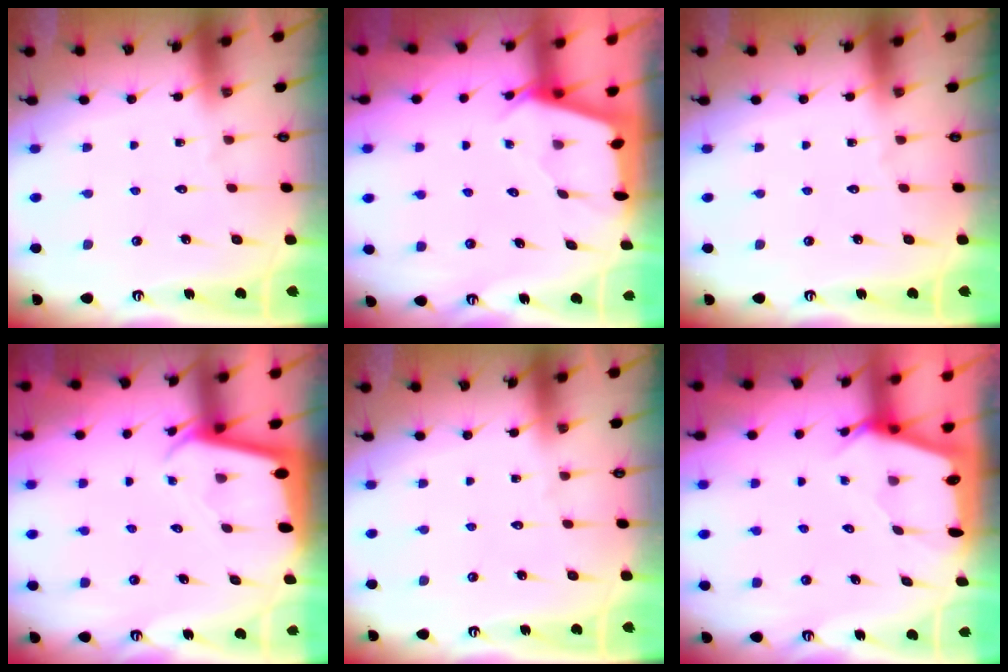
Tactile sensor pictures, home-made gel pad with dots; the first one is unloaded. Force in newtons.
{"total": 2.5, "press": 2.5, "slide": 0.2}
{"total": 0.0}
{"total": 2.2, "press": 2.2, "slide": 0.2}
{"total": 0.0}
{"total": 2.5, "press": 2.4, "slide": 0.3}